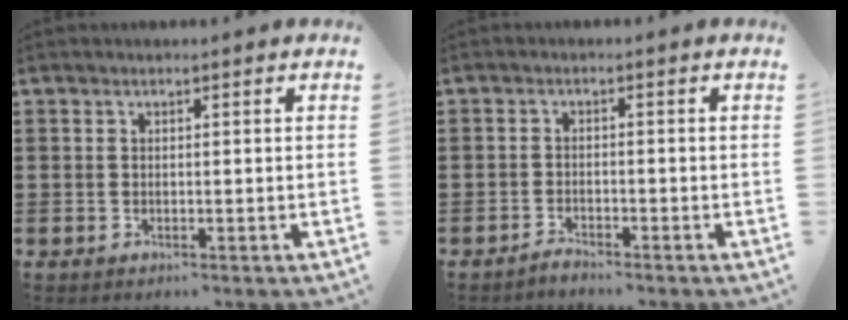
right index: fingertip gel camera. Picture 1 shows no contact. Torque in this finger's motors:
{"motor_torque": [-0.35, 0.91, -0.53, -0.21]}